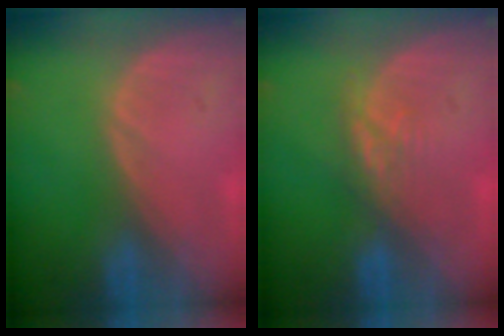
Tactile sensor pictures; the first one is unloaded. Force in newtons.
{"total": 3.3, "press": 3.2, "slide": 0.5}